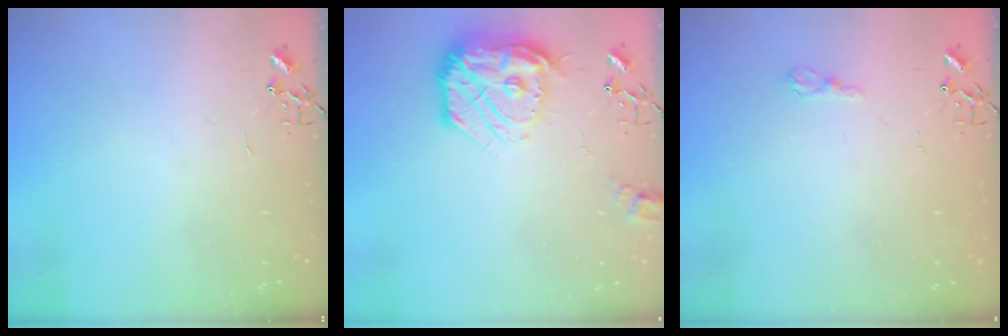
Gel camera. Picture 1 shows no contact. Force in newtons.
{"total": 18.7, "press": 18.6, "slide": 1.8}
{"total": 7.3, "press": 7.3, "slide": 0.9}